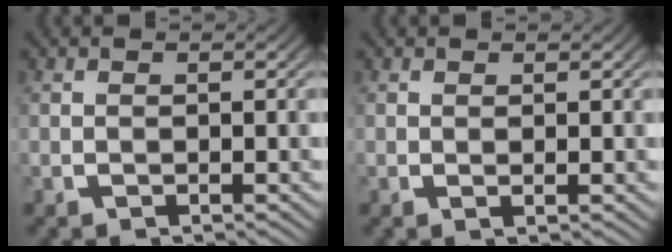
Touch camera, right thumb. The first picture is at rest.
{"total": 0.6, "force": [0.5, 0.0, 0.4], "torque": [-0.003, 0.001, 0.007]}